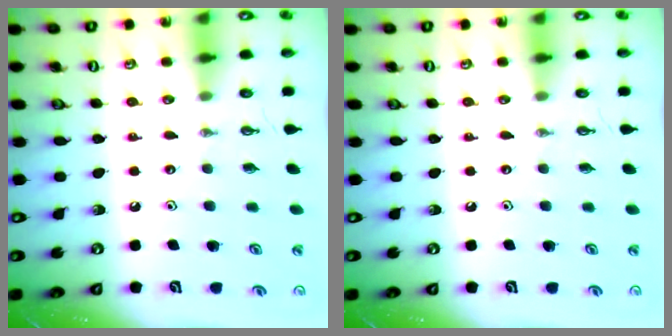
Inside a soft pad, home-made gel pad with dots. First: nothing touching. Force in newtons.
{"total": 0.0}